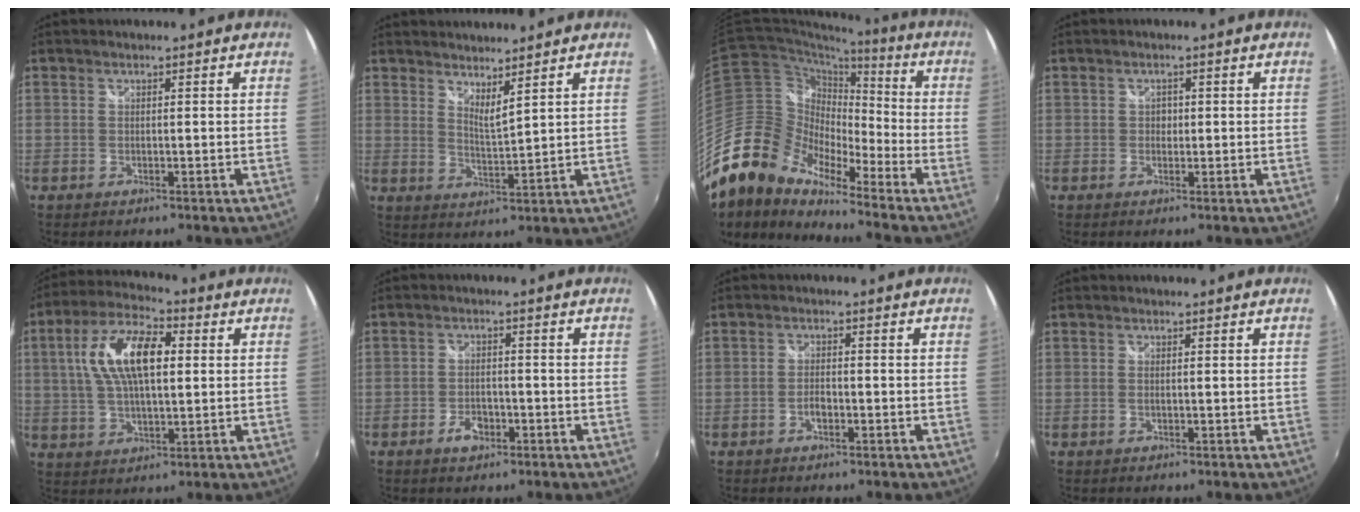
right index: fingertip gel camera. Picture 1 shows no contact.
{"total": 4.6, "force": [4.1, 0.1, 2.1], "torque": [-0.033, -0.007, 0.062]}
{"total": 16.3, "force": [-12.5, 7.4, 7.5], "torque": [-0.135, 0.001, -0.254]}
{"total": 1.3, "force": [-0.2, 1.2, 0.3], "torque": [-0.001, 0.001, -0.004]}
{"total": 14.0, "force": [2.7, 6.2, 12.3], "torque": [-0.236, 0.023, 0.045]}
{"total": 4.1, "force": [-2.3, 2.4, 2.4], "torque": [-0.052, -0.001, -0.038]}
{"total": 2.5, "force": [-1.2, 1.2, 1.9], "torque": [-0.041, 0.002, -0.024]}
{"total": 0.8, "force": [-0.2, 0.3, 0.8], "torque": [-0.018, -0.001, -0.005]}